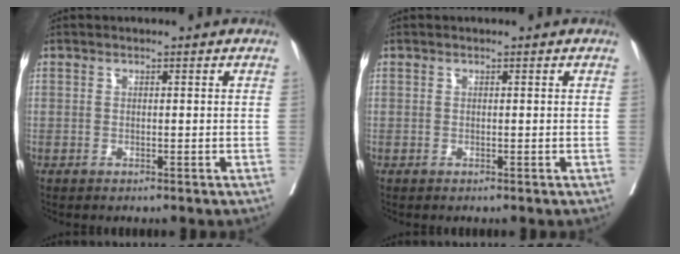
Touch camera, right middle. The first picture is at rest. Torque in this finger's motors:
{"motor_torque": [-0.16, -0.20, 0.00, 0.00]}